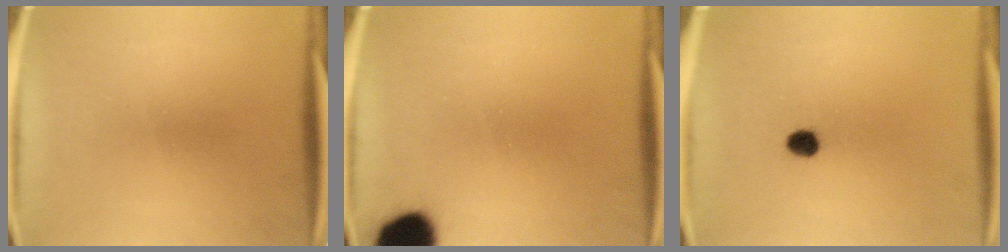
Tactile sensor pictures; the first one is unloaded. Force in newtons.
{"total": 11.6}
{"total": 2.8}